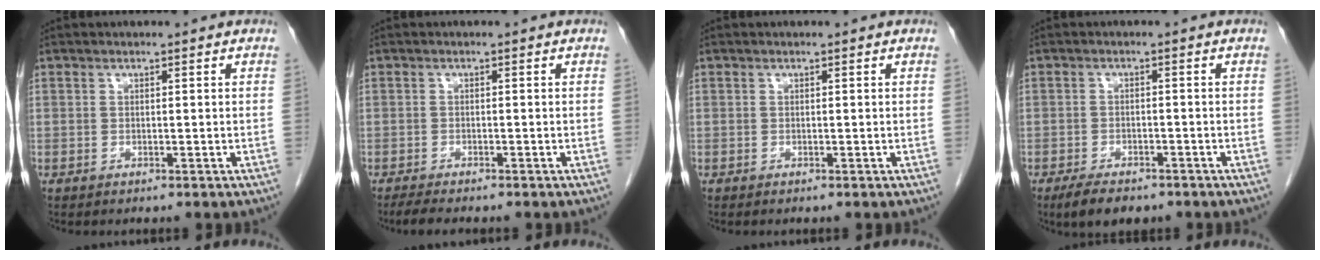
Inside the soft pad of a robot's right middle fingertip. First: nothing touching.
{"total": 3.3, "force": [-2.7, 0.4, 1.7], "torque": [-0.032, -0.008, -0.041]}
{"total": 0.0}
{"total": 5.5, "force": [-4.0, 2.2, 2.9], "torque": [-0.049, -0.006, -0.059]}